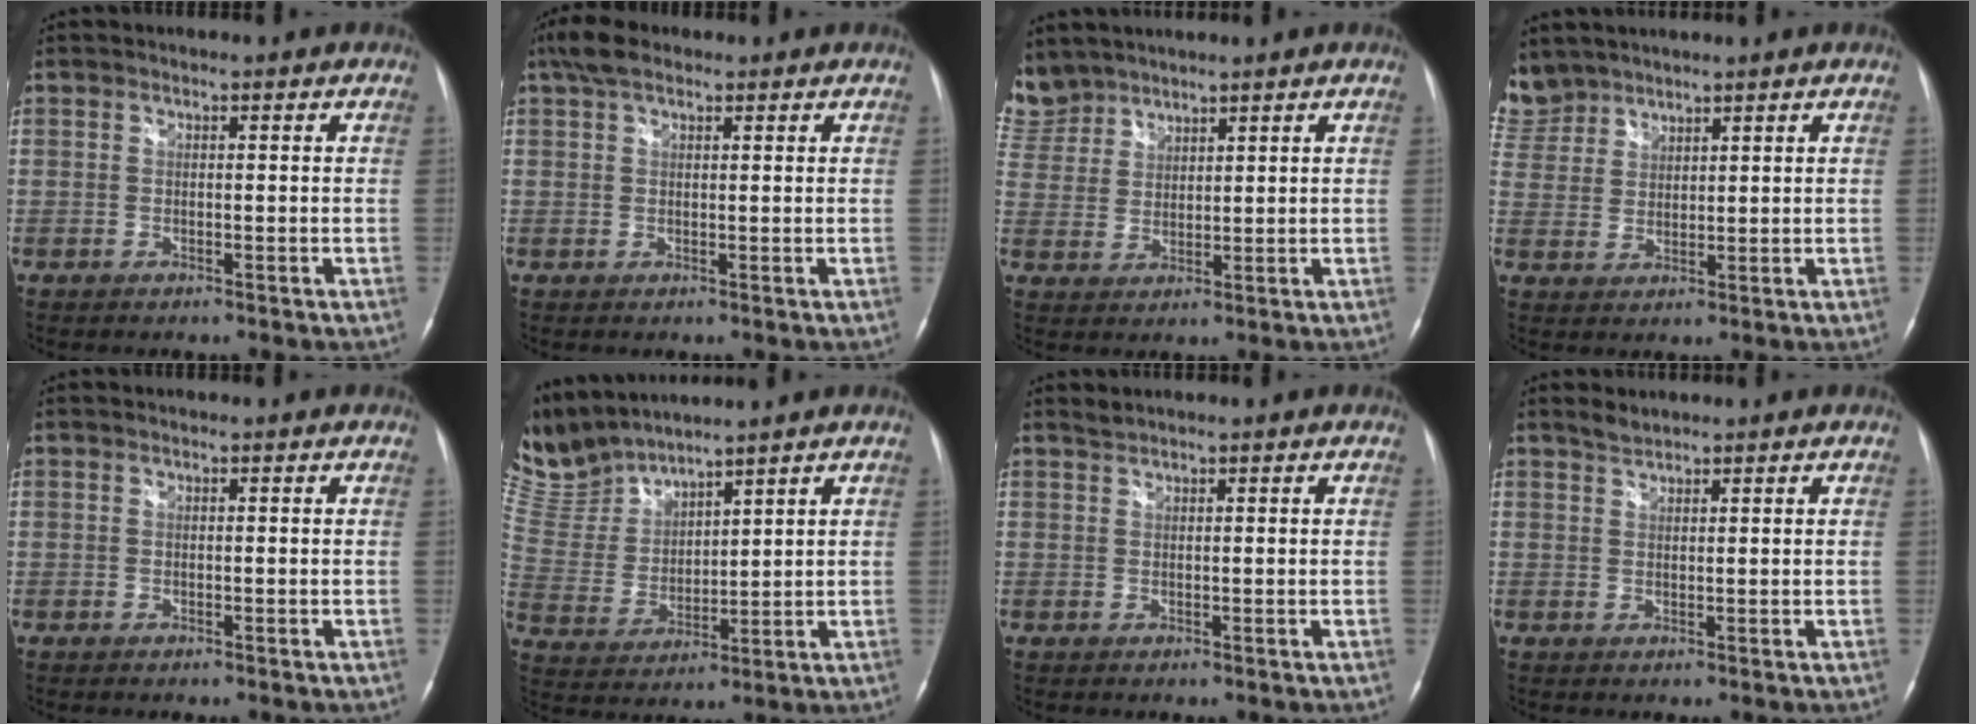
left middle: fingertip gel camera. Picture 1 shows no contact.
{"total": 4.0, "force": [2.8, 1.8, 2.3], "torque": [-0.054, 0.024, 0.054]}
{"total": 8.3, "force": [7.3, 4.0, 0.6], "torque": [-0.032, 0.012, 0.161]}
{"total": 7.6, "force": [6.6, 3.8, 0.4], "torque": [-0.023, 0.012, 0.144]}
{"total": 0.0}
{"total": 11.4, "force": [11.1, 1.2, 2.3], "torque": [-0.078, 0.011, 0.246]}
{"total": 0.9, "force": [0.9, -0.1, 0.0], "torque": [-0.002, 0.005, 0.021]}
{"total": 1.5, "force": [1.5, 0.2, 0.1], "torque": [-0.004, 0.004, 0.032]}